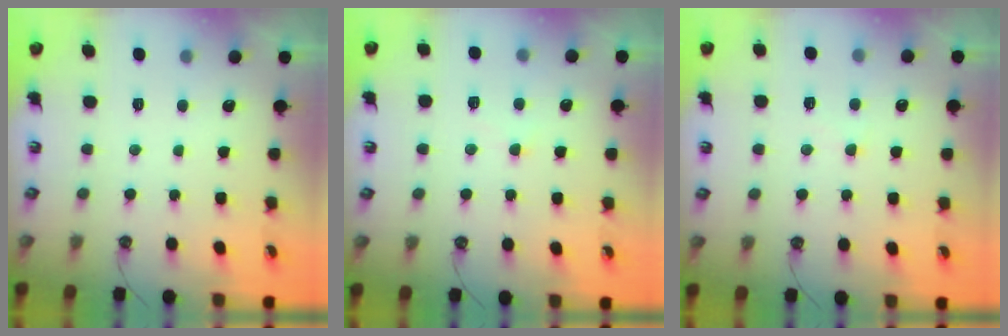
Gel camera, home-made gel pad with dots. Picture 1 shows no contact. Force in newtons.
{"total": 4.1, "press": 4.1, "slide": 0.6}
{"total": 1.6, "press": 1.4, "slide": 0.7}